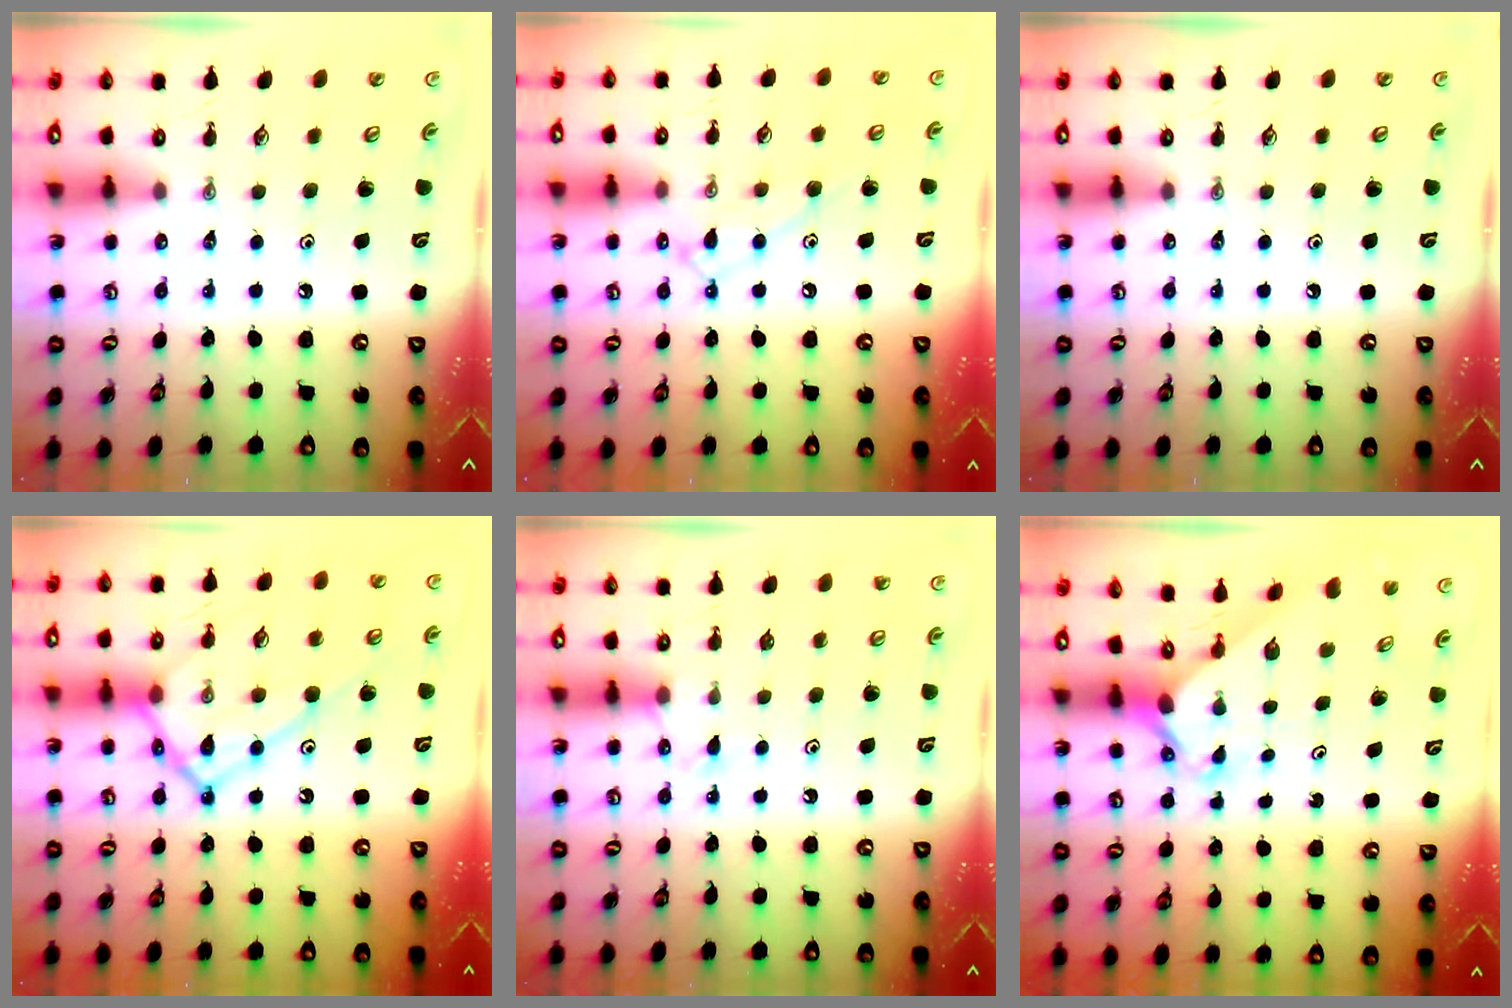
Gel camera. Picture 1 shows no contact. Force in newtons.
{"total": 10.3, "press": 10.3, "slide": 0.8}
{"total": 0.0}
{"total": 16.0, "press": 15.9, "slide": 1.4}
{"total": 5.5, "press": 5.5, "slide": 0.7}
{"total": 2.4, "press": 2.4, "slide": 0.2}